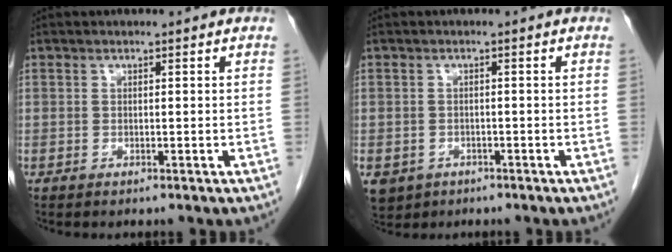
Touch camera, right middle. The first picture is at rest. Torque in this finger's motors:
{"motor_torque": [1.21, -0.86, 0.76, 0.15]}